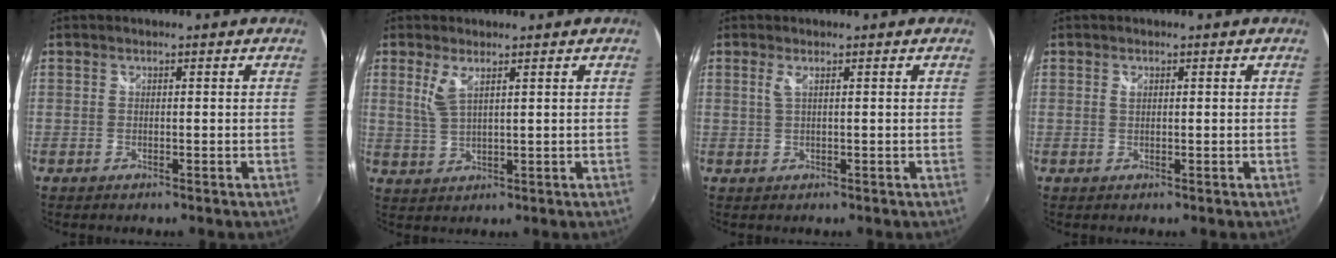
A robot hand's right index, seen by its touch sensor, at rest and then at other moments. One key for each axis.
{"total": 4.0, "fx": 2.0, "fy": 1.1, "fz": 3.2, "tx": -0.068, "ty": -0.003, "tz": 0.044}
{"total": 1.3, "fx": 0.5, "fy": -0.1, "fz": 1.2, "tx": -0.023, "ty": 0.001, "tz": 0.010}
{"total": 0.7, "fx": 0.3, "fy": 0.3, "fz": 0.5, "tx": -0.011, "ty": 0.002, "tz": 0.006}